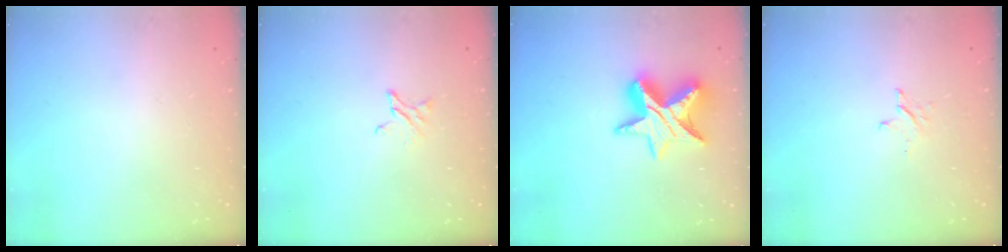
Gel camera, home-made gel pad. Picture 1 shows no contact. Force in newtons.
{"total": 2.0, "press": 2.0, "slide": 0.1}
{"total": 13.9, "press": 13.8, "slide": 0.9}
{"total": 2.6, "press": 2.6, "slide": 0.3}